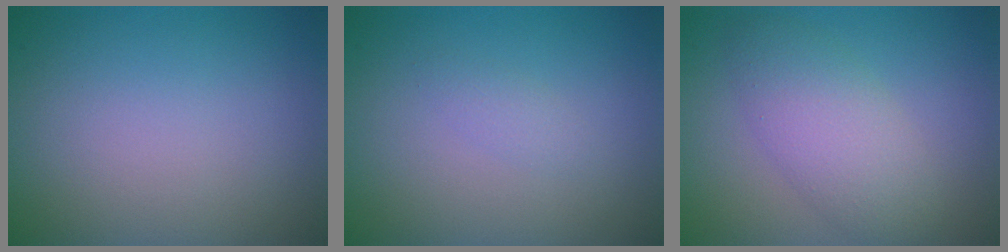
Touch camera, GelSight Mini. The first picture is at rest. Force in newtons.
{"total": 0.9, "press": 0.9, "slide": 0.0}
{"total": 4.5, "press": 4.5, "slide": 0.1}